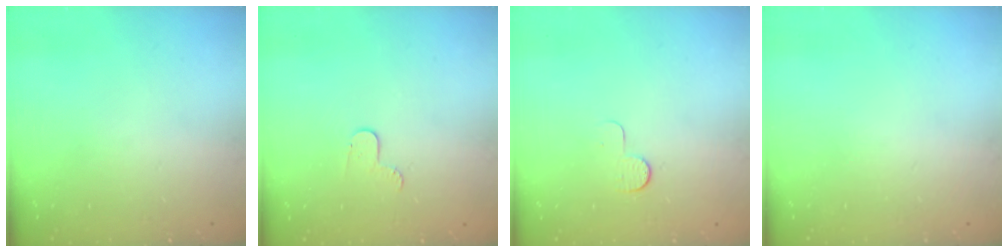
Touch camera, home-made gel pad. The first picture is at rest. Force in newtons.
{"total": 3.5, "press": 3.5, "slide": 0.4}
{"total": 5.1, "press": 5.1, "slide": 0.5}
{"total": 0.0}